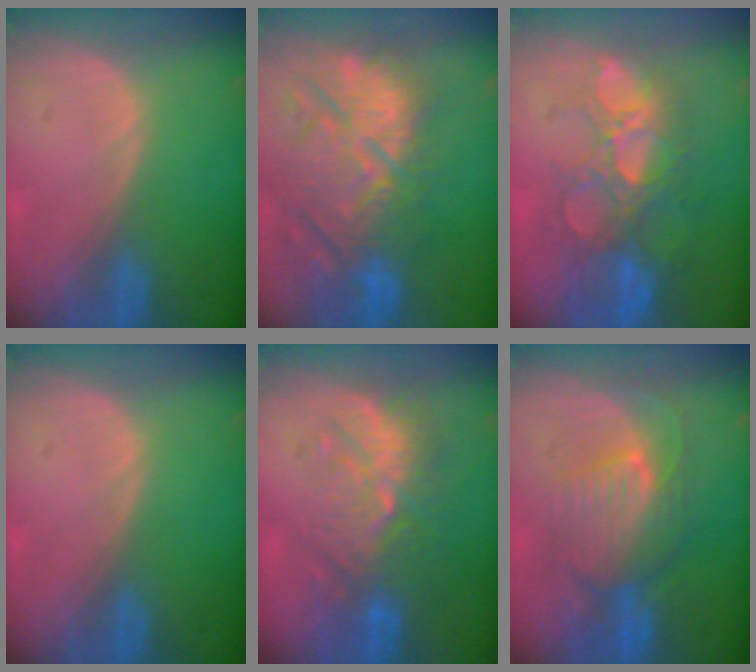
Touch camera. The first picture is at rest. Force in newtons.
{"total": 13.7, "press": 12.5, "slide": 5.5}
{"total": 11.1, "press": 9.6, "slide": 5.5}
{"total": 0.0}
{"total": 9.0, "press": 8.9, "slide": 1.6}
{"total": 8.9, "press": 8.6, "slide": 2.1}